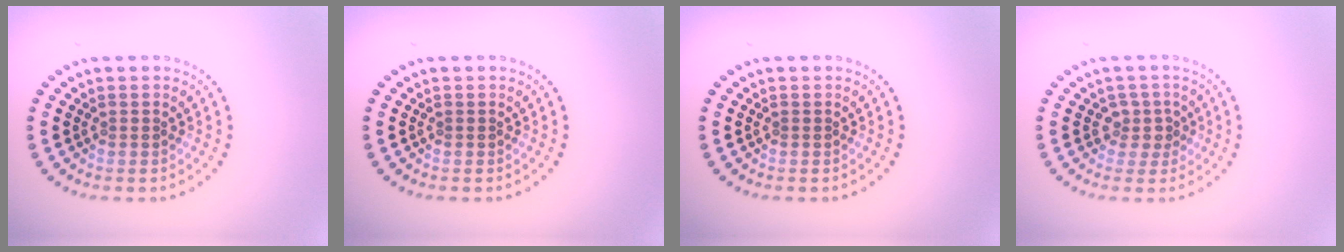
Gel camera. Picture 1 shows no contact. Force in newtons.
{"total": 0.0}
{"total": 0.0}
{"total": 1.9, "press": 1.4, "slide": 1.3}